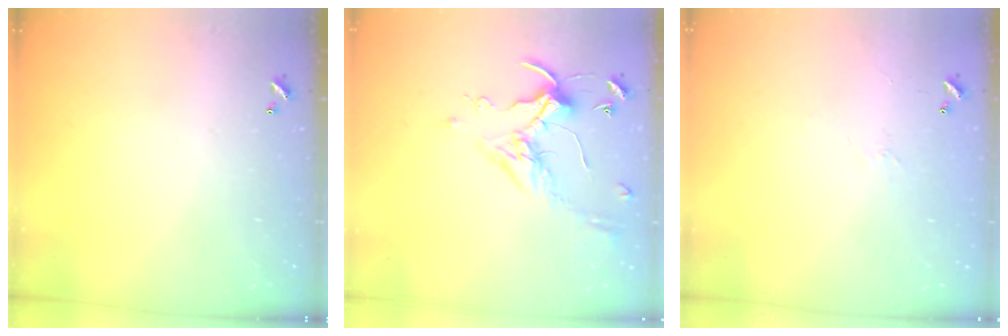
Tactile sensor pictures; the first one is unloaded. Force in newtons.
{"total": 0.7, "press": 0.6, "slide": 0.4}
{"total": 6.6, "press": 6.6, "slide": 0.8}